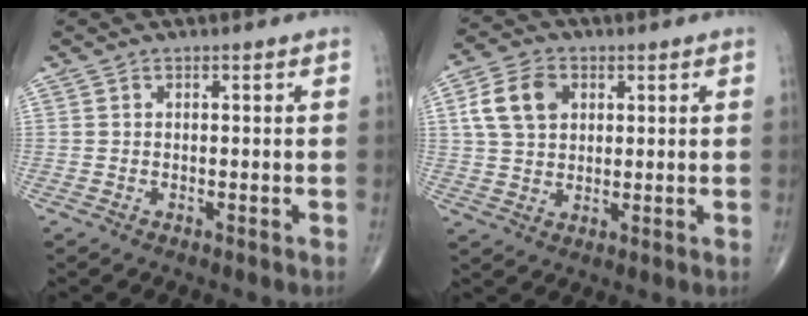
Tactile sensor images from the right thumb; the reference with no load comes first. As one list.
[{"total": 8.9, "force": [2.6, 6.4, 5.6], "torque": [-0.094, 0.004, 0.047]}]